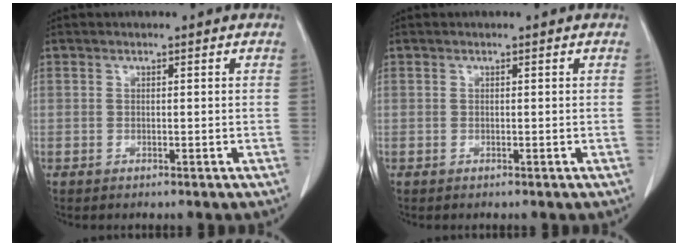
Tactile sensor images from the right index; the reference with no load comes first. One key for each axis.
{"total": 0.0}